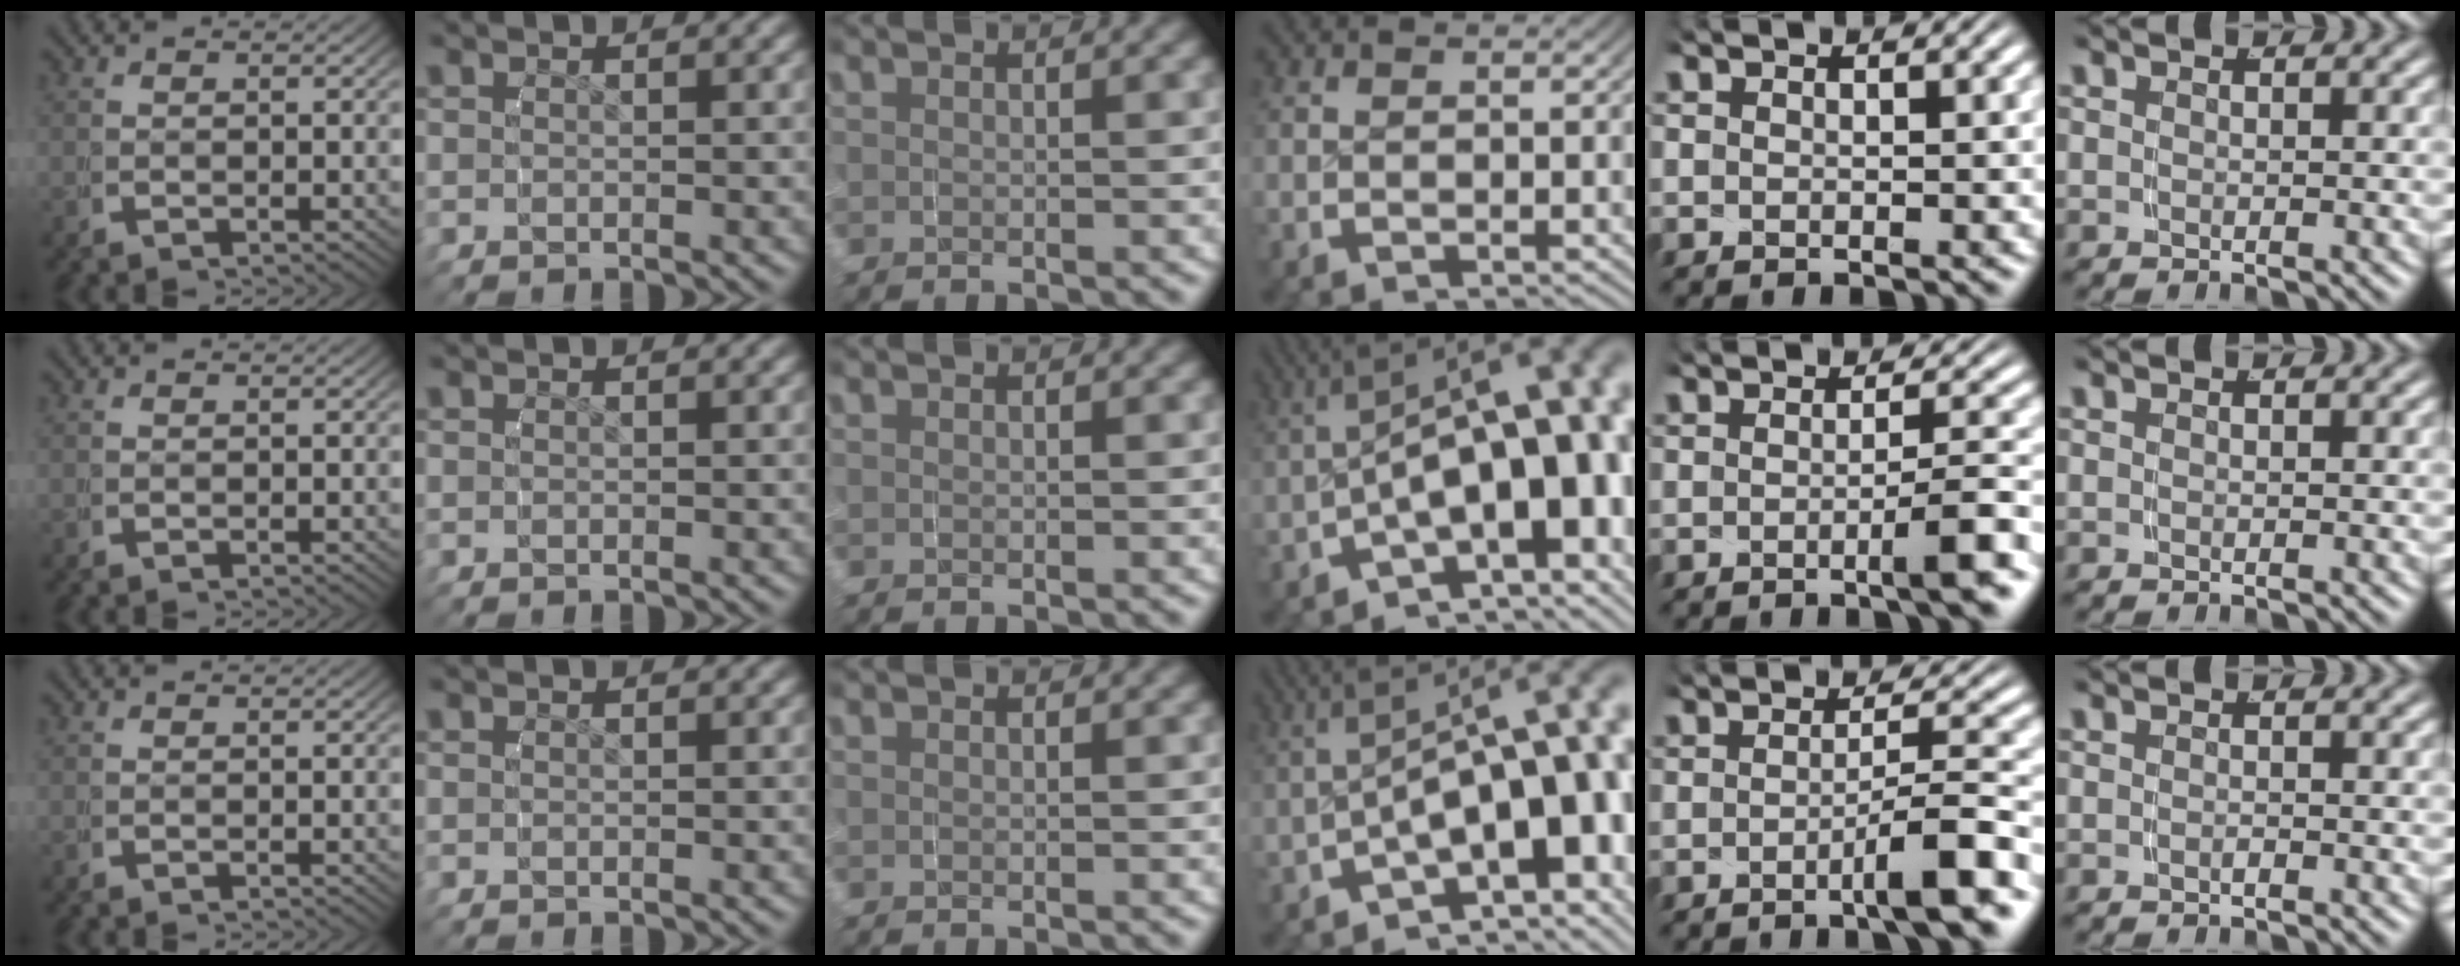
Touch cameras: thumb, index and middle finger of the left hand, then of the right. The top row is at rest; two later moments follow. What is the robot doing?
{"motion": "grasp_and_lifting", "object": "water bottle"}